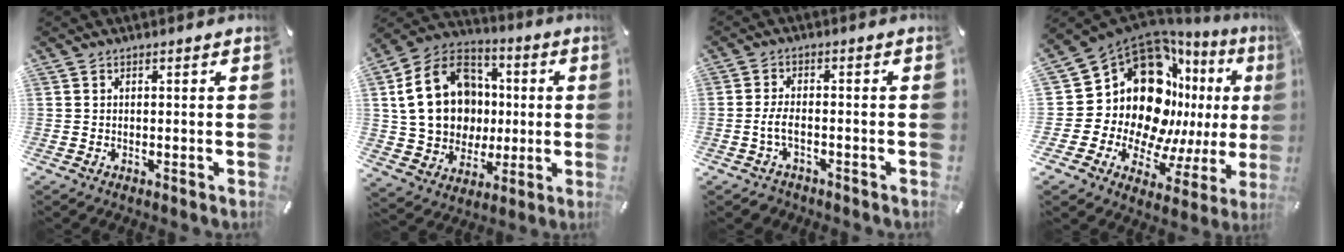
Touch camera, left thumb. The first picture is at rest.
{"total": 21.7, "force": [1.7, 18.0, 11.9], "torque": [-0.222, 0.015, 0.042]}
{"total": 4.4, "force": [-1.6, 2.5, 3.3], "torque": [-0.078, 0.005, -0.034]}
{"total": 22.8, "force": [7.5, 16.2, 14.2], "torque": [-0.251, -0.101, 0.159]}